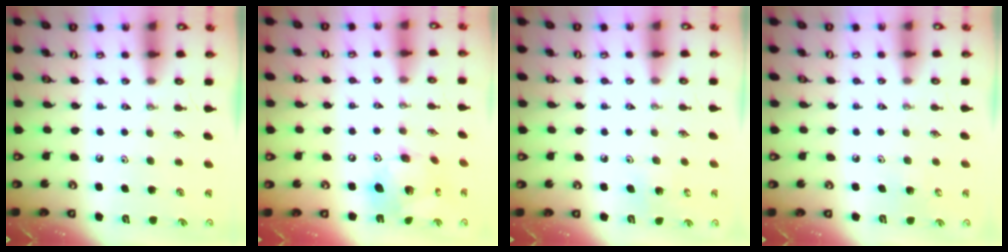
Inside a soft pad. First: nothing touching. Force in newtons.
{"total": 15.6, "press": 15.5, "slide": 1.6}
{"total": 3.8, "press": 3.8, "slide": 0.2}
{"total": 4.0, "press": 4.0, "slide": 0.3}